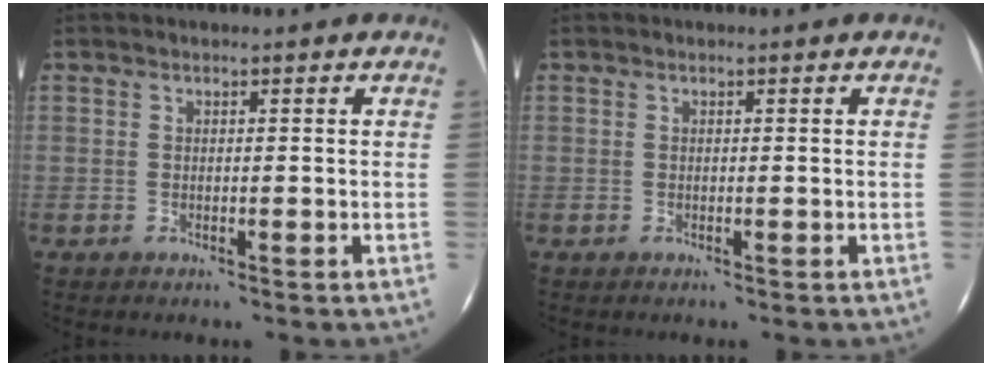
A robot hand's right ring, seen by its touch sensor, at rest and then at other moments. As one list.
[{"total": 0.0}]